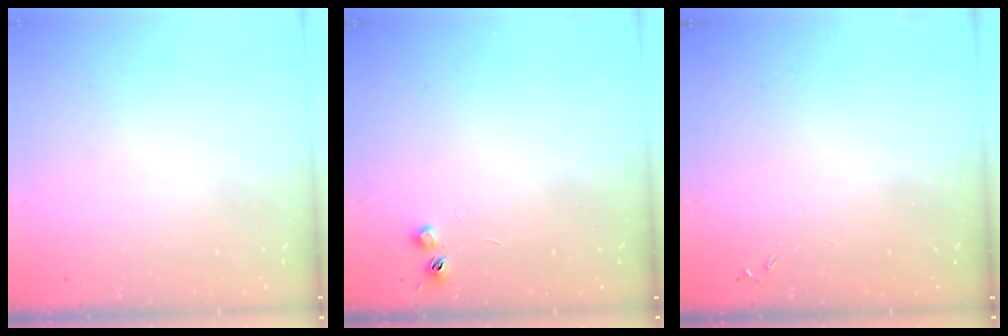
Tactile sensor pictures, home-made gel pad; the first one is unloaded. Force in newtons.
{"total": 4.5, "press": 4.4, "slide": 0.6}
{"total": 0.0}